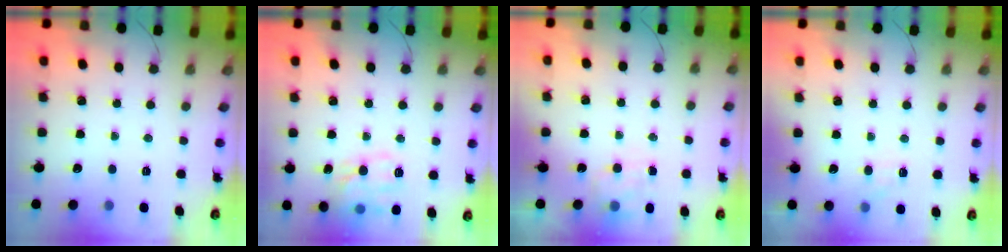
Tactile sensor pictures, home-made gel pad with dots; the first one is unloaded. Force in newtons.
{"total": 14.1, "press": 14.1, "slide": 0.7}
{"total": 6.2, "press": 6.0, "slide": 1.5}
{"total": 5.3, "press": 5.1, "slide": 1.4}